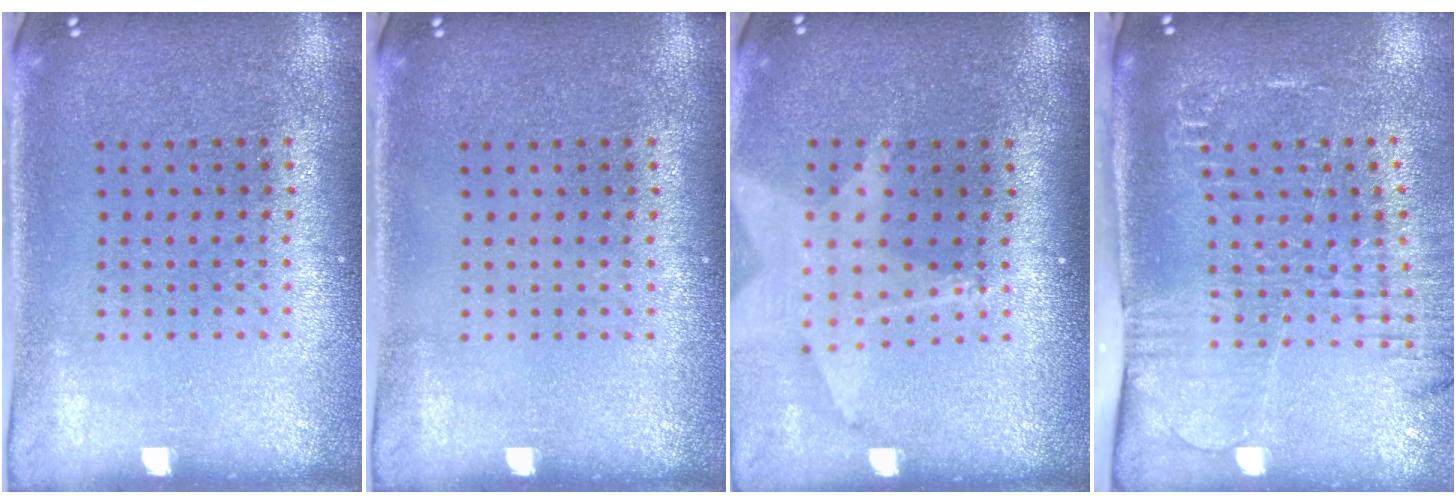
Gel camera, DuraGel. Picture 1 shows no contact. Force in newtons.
{"total": 0.0}
{"total": 1.8, "press": 1.5, "slide": 1.0}
{"total": 2.1, "press": 1.9, "slide": 0.9}